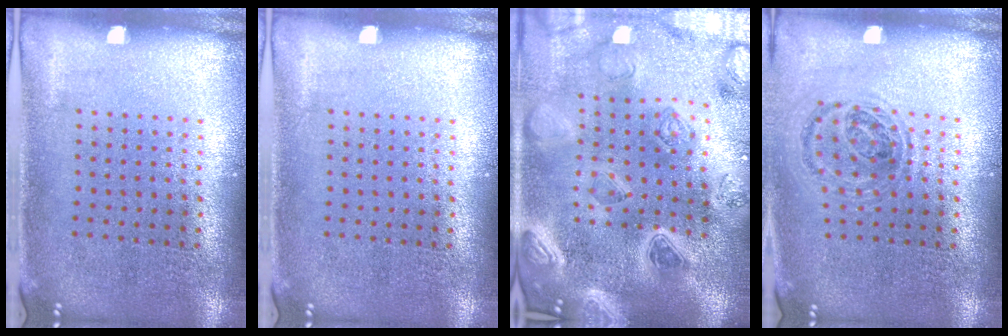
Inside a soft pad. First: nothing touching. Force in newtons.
{"total": 0.0}
{"total": 4.2, "press": 3.7, "slide": 1.9}
{"total": 0.9, "press": 0.9, "slide": 0.3}